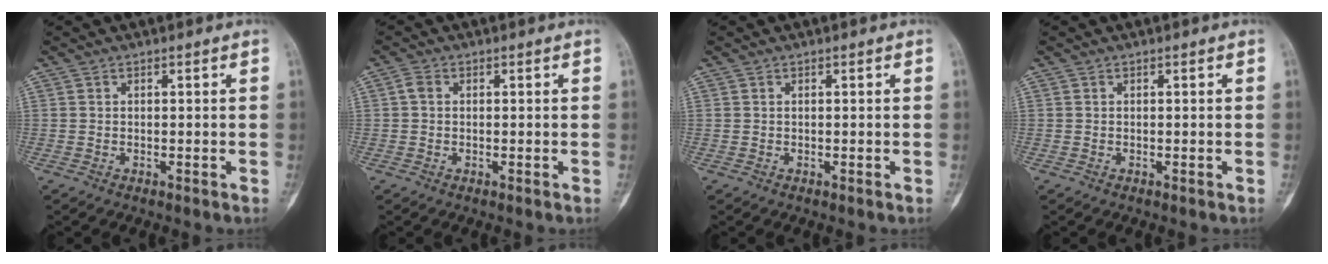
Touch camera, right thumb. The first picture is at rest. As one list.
[{"total": 1.5, "force": [0.2, 1.1, 1.0], "torque": [-0.019, 0.001, 0.000]}, {"total": 0.0}, {"total": 0.0}]